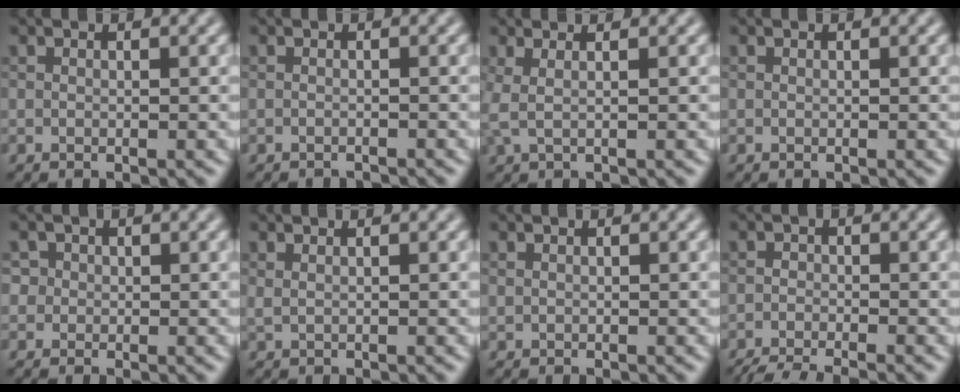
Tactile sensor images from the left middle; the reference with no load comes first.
{"total": 1.6, "force": [-1.6, 0.1, 0.3], "torque": [0.006, -0.006, -0.025]}
{"total": 1.8, "force": [0.7, 0.6, 1.5], "torque": [-0.028, 0.002, 0.008]}
{"total": 0.0}
{"total": 2.1, "force": [0.8, 1.9, 0.6], "torque": [-0.001, 0.001, 0.015]}
{"total": 1.2, "force": [0.8, 0.5, 0.7], "torque": [-0.011, -0.004, 0.006]}
{"total": 0.0}
{"total": 3.7, "force": [-3.2, 0.6, 1.8], "torque": [-0.033, -0.015, -0.060]}